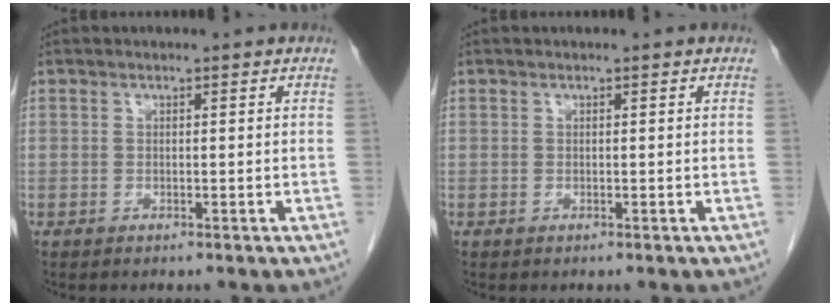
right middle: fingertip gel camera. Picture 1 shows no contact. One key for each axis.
{"total": 0.0}